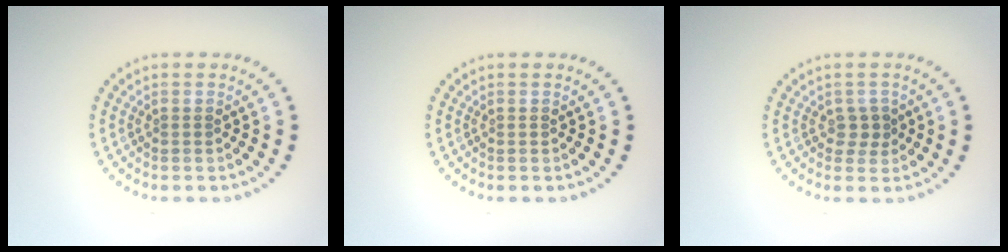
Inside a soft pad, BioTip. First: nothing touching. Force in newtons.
{"total": 0.0}
{"total": 1.5, "press": 1.3, "slide": 0.6}